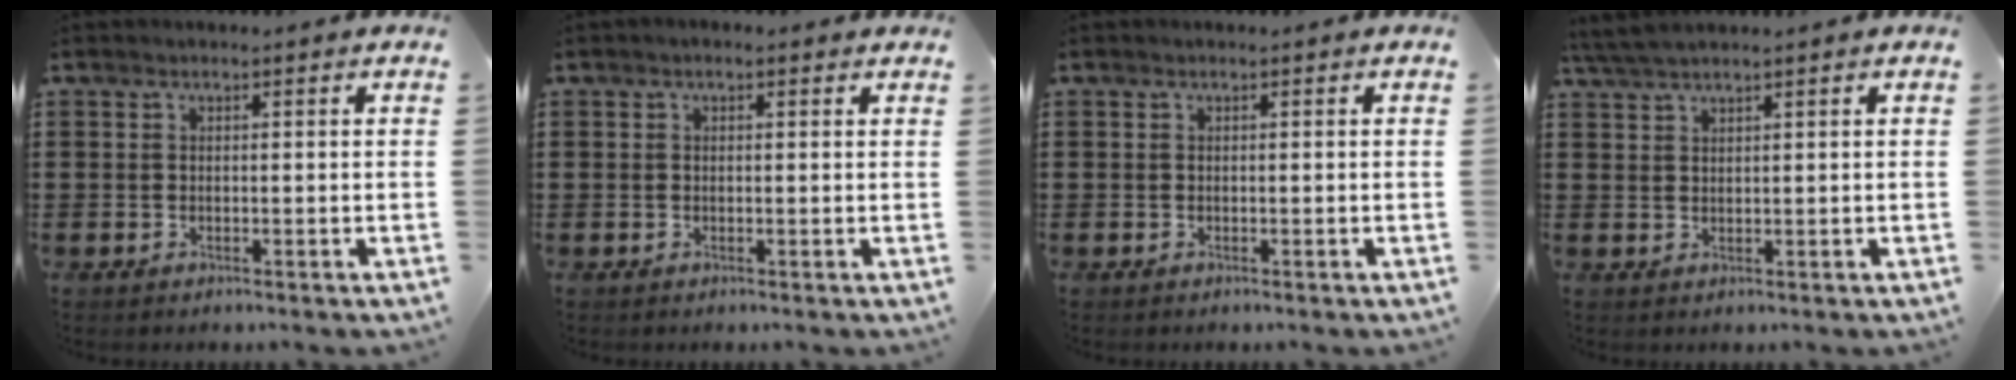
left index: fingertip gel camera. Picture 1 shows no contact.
{"total": 0.7, "force": [0.1, 0.4, 0.5], "torque": [-0.010, 0.005, 0.002]}
{"total": 0.0}
{"total": 3.0, "force": [2.5, 0.1, 1.6], "torque": [-0.037, 0.002, 0.049]}